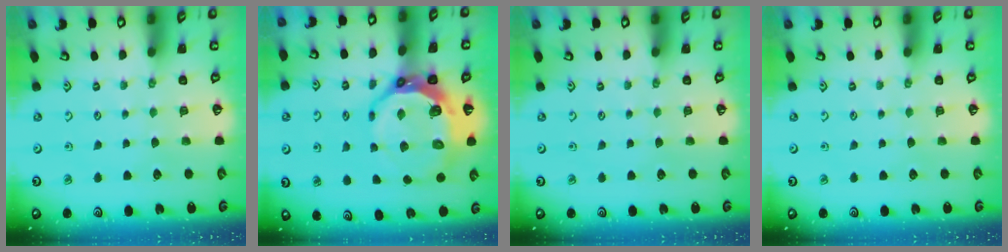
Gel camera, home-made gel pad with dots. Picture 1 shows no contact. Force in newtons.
{"total": 13.8, "press": 13.0, "slide": 4.6}
{"total": 0.0}
{"total": 0.0}